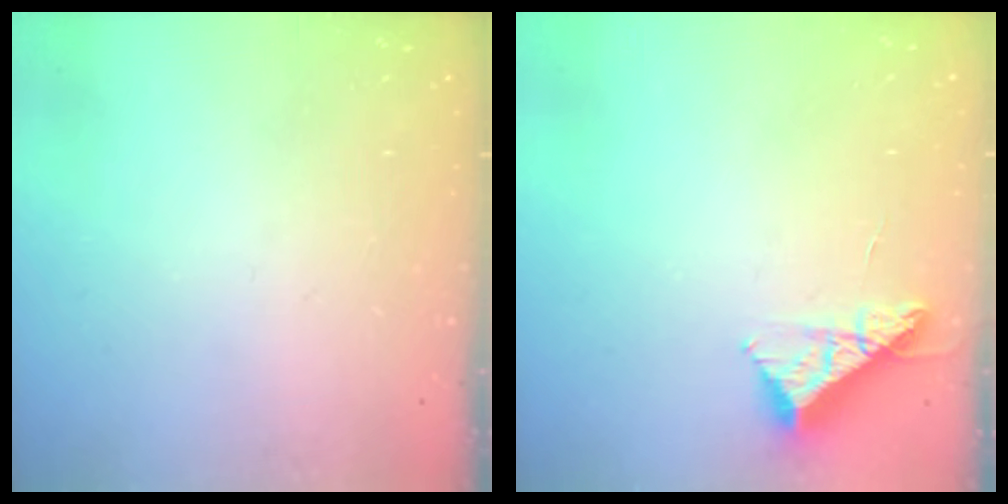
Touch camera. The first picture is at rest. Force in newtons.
{"total": 8.9, "press": 8.9, "slide": 0.3}